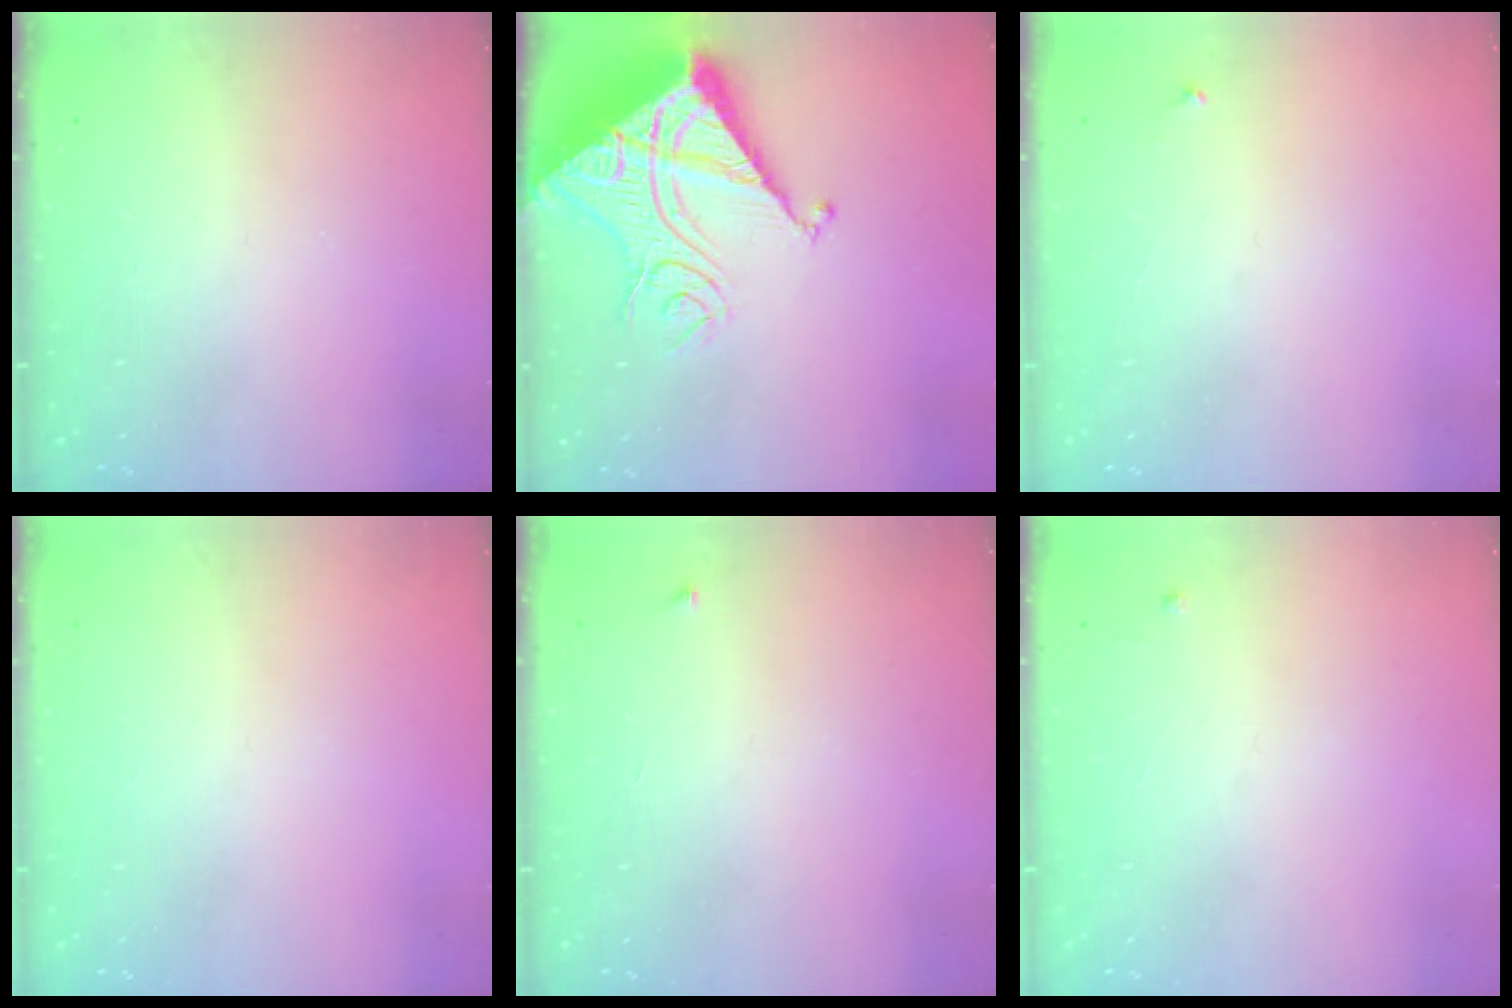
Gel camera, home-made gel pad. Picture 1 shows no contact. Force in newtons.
{"total": 17.4, "press": 17.3, "slide": 2.1}
{"total": 2.2, "press": 2.2, "slide": 0.1}
{"total": 0.0}
{"total": 2.3, "press": 2.3, "slide": 0.3}
{"total": 2.4, "press": 2.4, "slide": 0.4}